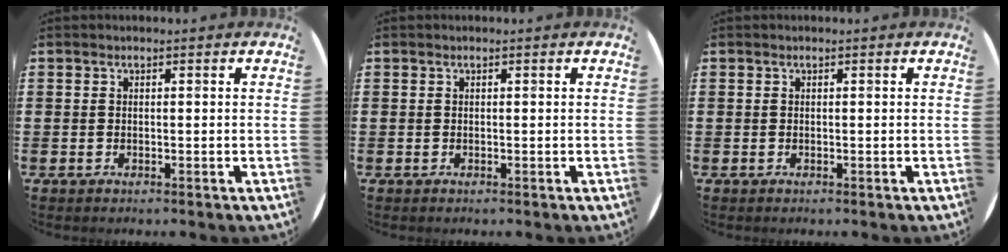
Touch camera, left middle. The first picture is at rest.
{"total": 0.0}
{"total": 0.0}